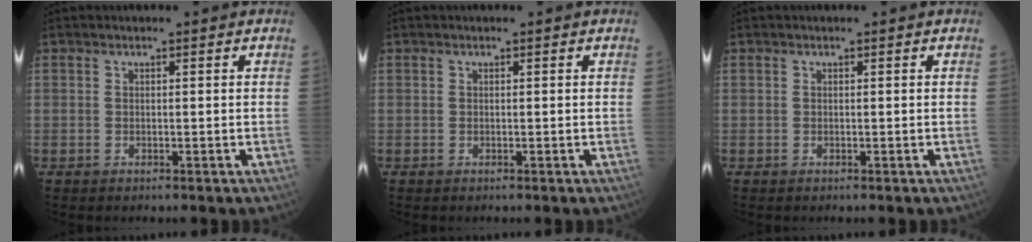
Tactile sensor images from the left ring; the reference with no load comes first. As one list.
[{"total": 0.0}, {"total": 0.0}]